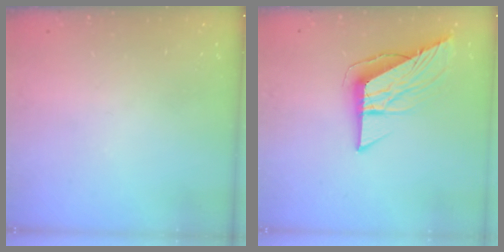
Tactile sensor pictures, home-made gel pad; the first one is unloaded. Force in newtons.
{"total": 10.6, "press": 10.5, "slide": 1.1}